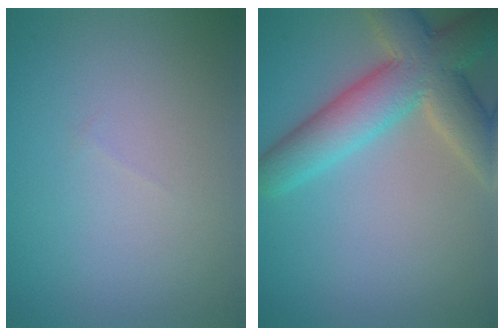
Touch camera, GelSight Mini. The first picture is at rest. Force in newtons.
{"total": 7.8, "press": 7.8, "slide": 0.5}